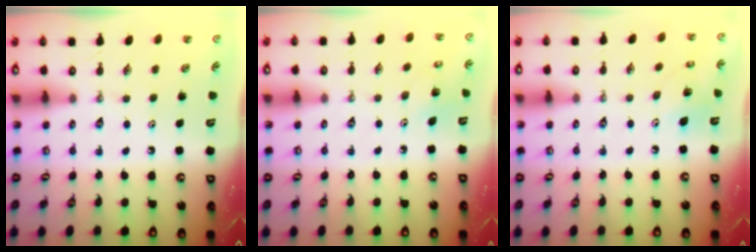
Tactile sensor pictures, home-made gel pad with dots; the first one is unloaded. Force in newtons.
{"total": 3.9, "press": 3.9, "slide": 0.3}
{"total": 7.9, "press": 7.8, "slide": 1.5}